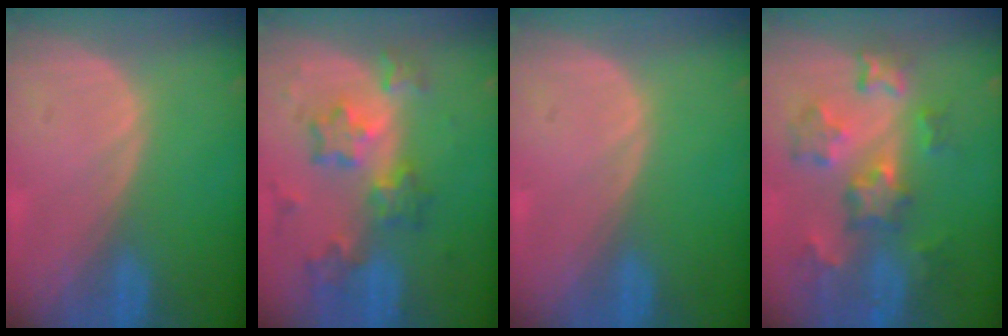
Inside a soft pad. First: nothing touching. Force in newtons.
{"total": 8.5, "press": 7.5, "slide": 4.1}
{"total": 0.0}
{"total": 8.9, "press": 7.9, "slide": 4.2}